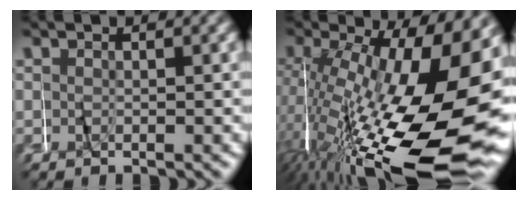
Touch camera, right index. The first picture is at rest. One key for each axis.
{"total": 17.9, "fx": -3.8, "fy": 7.0, "fz": 16.1, "tx": -0.255, "ty": -0.033, "tz": -0.033}